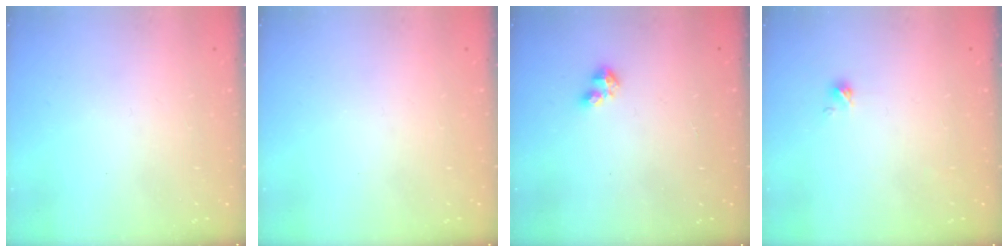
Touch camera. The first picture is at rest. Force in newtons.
{"total": 0.0}
{"total": 2.4, "press": 2.4, "slide": 0.5}
{"total": 0.0}